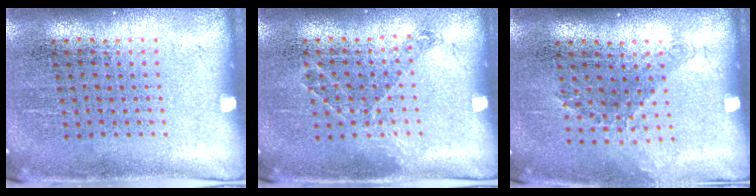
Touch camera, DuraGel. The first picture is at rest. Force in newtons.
{"total": 0.9, "press": 0.7, "slide": 0.5}
{"total": 1.2, "press": 0.9, "slide": 0.8}